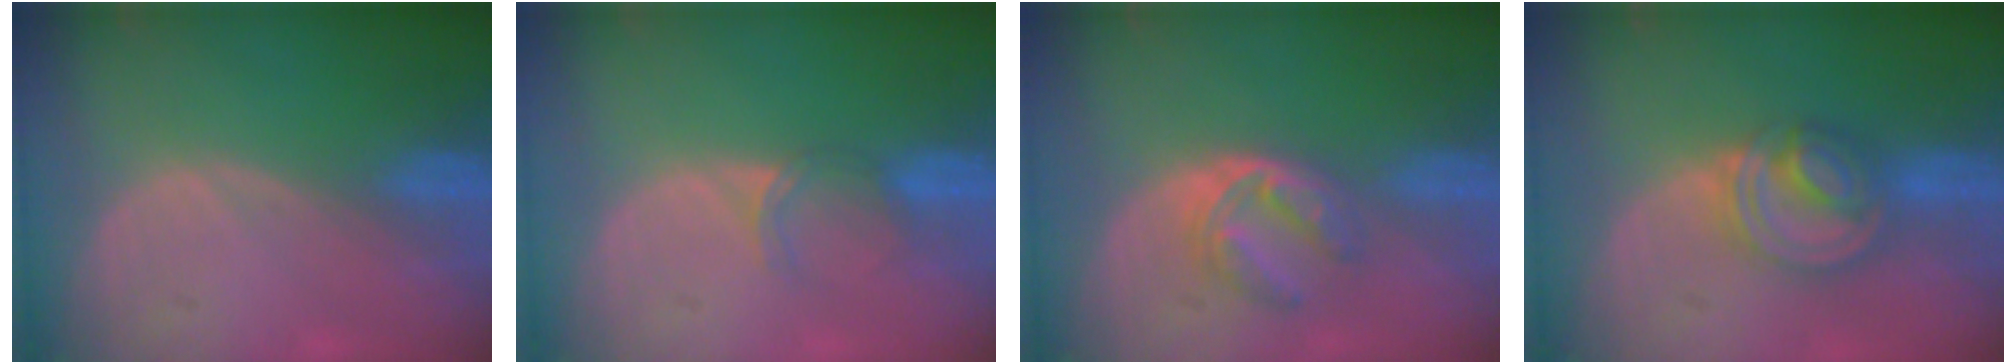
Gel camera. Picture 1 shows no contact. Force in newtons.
{"total": 2.9, "press": 2.5, "slide": 1.5}
{"total": 5.8, "press": 5.0, "slide": 3.0}
{"total": 7.6, "press": 6.6, "slide": 3.8}